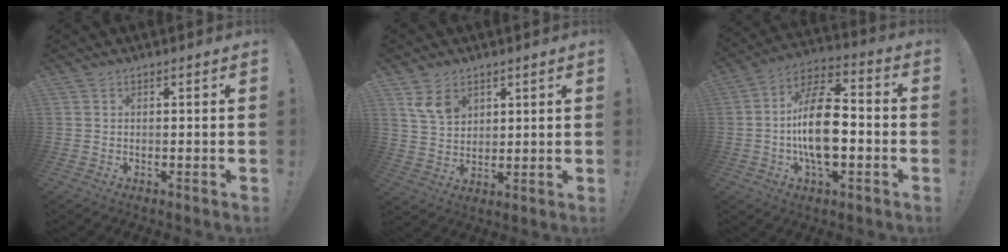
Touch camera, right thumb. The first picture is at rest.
{"total": 7.9, "force": [4.6, 5.5, 3.4], "torque": [-0.056, -0.015, 0.091]}
{"total": 17.8, "force": [-2.9, 9.3, 14.9], "torque": [-0.271, 0.012, -0.052]}